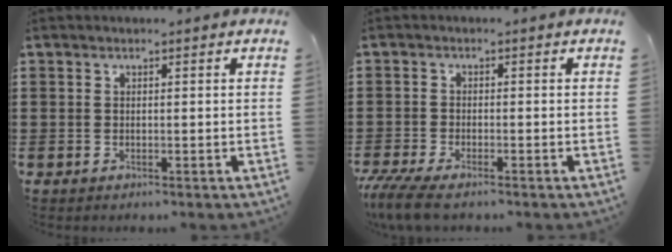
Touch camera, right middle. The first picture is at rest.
{"total": 3.8, "force": [-3.2, 0.3, 2.0], "torque": [-0.061, -0.017, -0.068]}